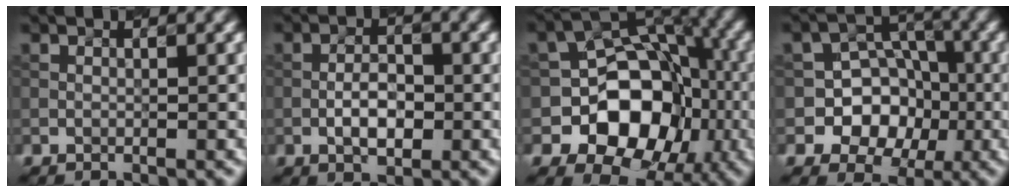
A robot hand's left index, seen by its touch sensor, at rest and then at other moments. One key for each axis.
{"total": 2.6, "fx": -1.0, "fy": 1.2, "fz": 2.1, "tx": -0.040, "ty": 0.003, "tz": -0.010}
{"total": 10.0, "fx": -3.1, "fy": 7.6, "fz": 5.6, "tx": -0.067, "ty": 0.007, "tz": -0.048}
{"total": 5.8, "fx": -1.9, "fy": 5.0, "fz": 2.2, "tx": -0.007, "ty": 0.009, "tz": -0.044}